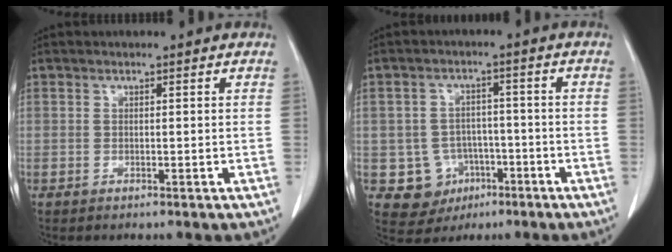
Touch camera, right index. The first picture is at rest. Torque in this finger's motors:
{"motor_torque": [-0.10, -0.03, -0.32, -0.10]}